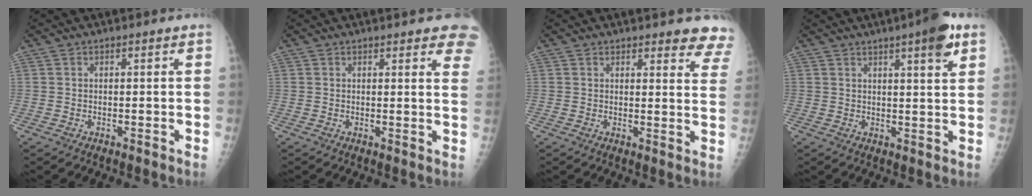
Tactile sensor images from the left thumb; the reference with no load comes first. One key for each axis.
{"total": 7.7, "fx": 6.0, "fy": 2.1, "fz": 4.5, "tx": -0.025, "ty": -0.019, "tz": 0.053}
{"total": 8.8, "fx": 8.1, "fy": 2.4, "fz": 2.7, "tx": 0.017, "ty": -0.040, "tz": 0.063}
{"total": 7.4, "fx": 4.2, "fy": 1.2, "fz": 6.1, "tx": -0.078, "ty": -0.016, "tz": 0.055}